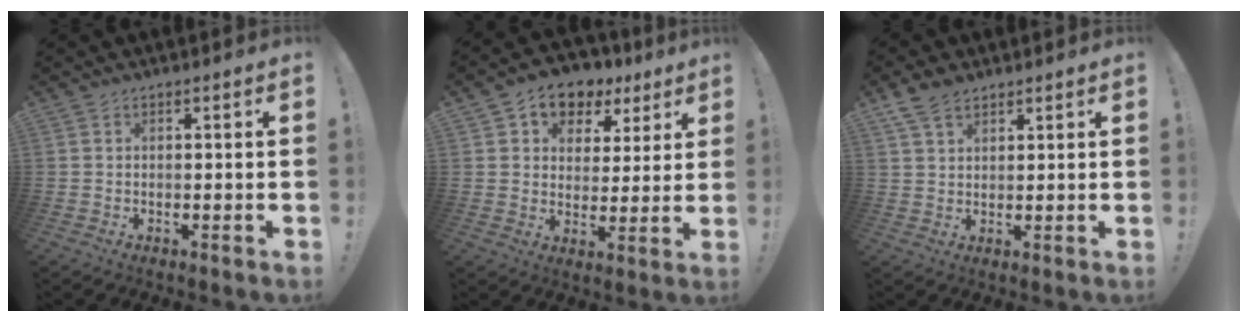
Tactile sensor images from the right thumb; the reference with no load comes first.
{"total": 8.8, "force": [4.8, 6.6, 3.4], "torque": [-0.052, -0.026, 0.091]}
{"total": 6.3, "force": [4.3, 3.4, 3.0], "torque": [-0.061, -0.013, 0.085]}